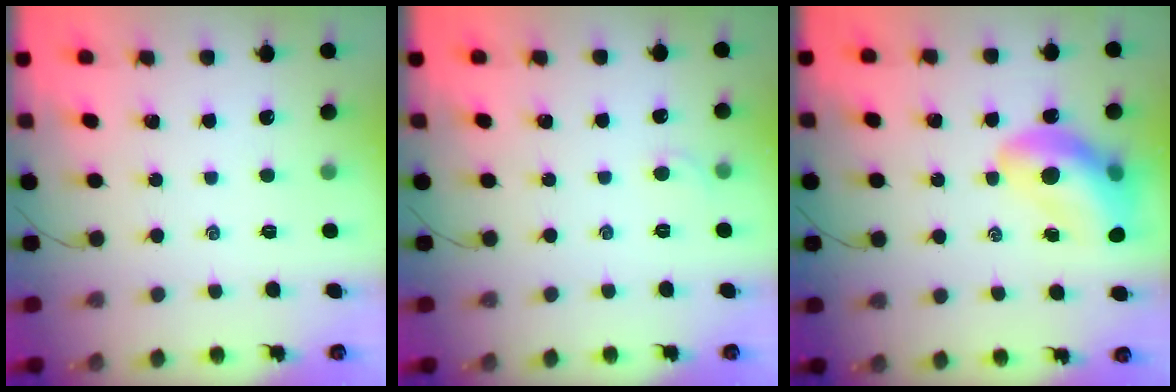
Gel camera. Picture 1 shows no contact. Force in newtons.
{"total": 2.7, "press": 2.5, "slide": 0.9}
{"total": 14.1, "press": 13.6, "slide": 3.8}